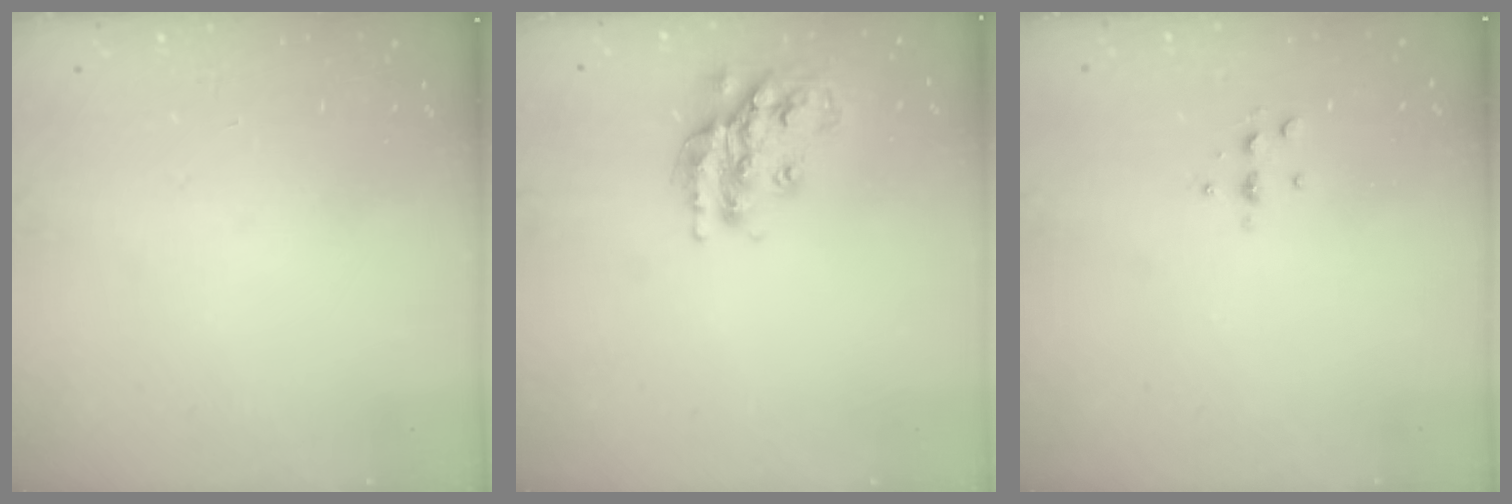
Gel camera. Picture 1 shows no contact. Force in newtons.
{"total": 17.5, "press": 17.5, "slide": 1.3}
{"total": 3.0, "press": 3.0, "slide": 0.4}